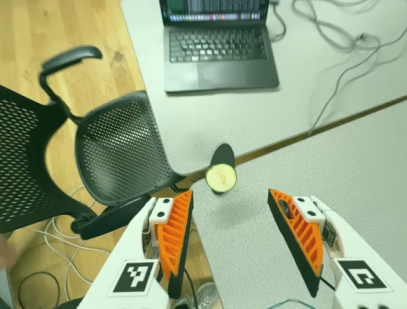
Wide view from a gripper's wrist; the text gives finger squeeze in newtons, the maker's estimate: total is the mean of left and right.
{"total": 0.0}